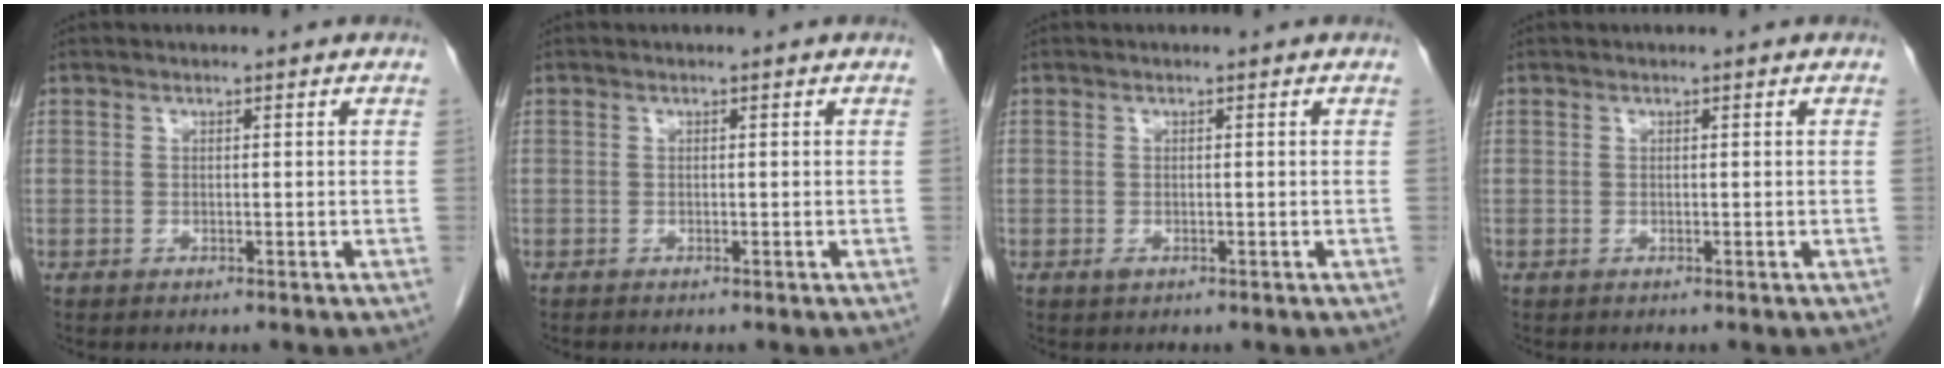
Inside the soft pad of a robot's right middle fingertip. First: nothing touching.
{"total": 0.0}
{"total": 0.6, "force": [-0.3, 0.4, 0.4], "torque": [-0.008, 0.000, -0.002]}
{"total": 0.0}